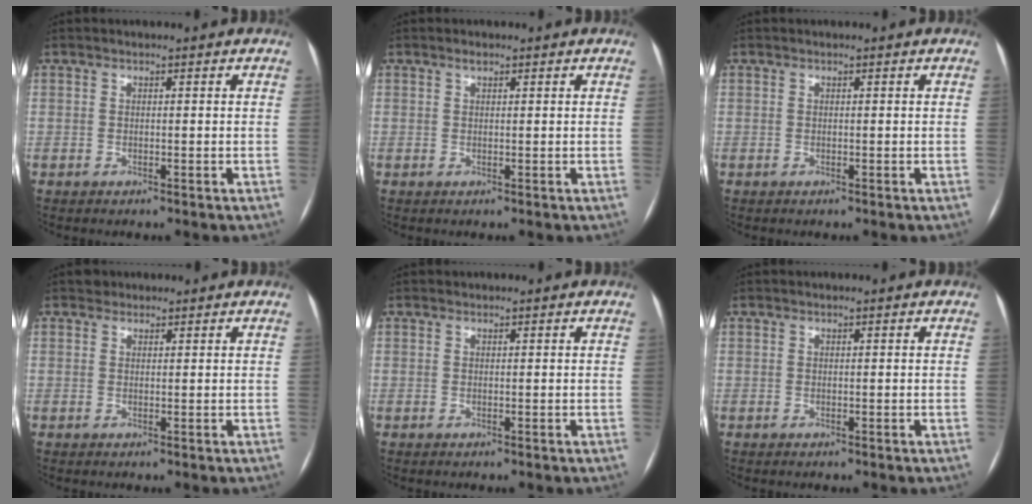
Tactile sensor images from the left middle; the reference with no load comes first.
{"total": 0.8, "force": [0.6, 0.3, 0.4], "torque": [-0.012, 0.003, 0.011]}
{"total": 0.0}
{"total": 1.2, "force": [1.0, 0.8, -0.2], "torque": [0.005, 0.007, 0.011]}
{"total": 0.0}
{"total": 0.0}